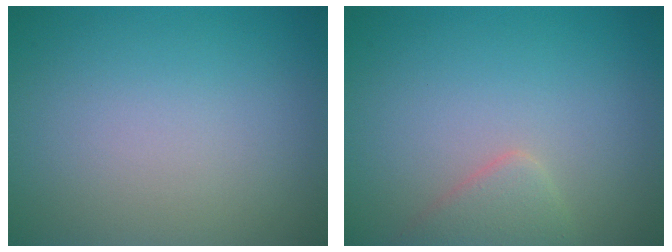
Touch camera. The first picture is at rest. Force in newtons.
{"total": 2.1, "press": 2.1, "slide": 0.2}